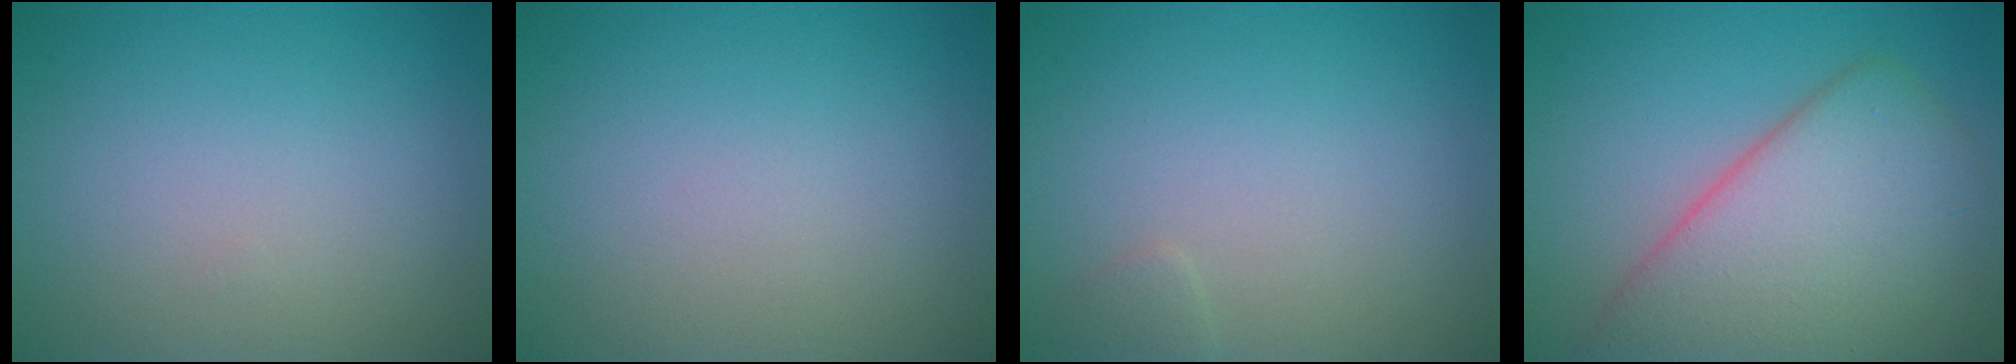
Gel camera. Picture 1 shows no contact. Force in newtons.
{"total": 0.0}
{"total": 0.7, "press": 0.7, "slide": 0.0}
{"total": 9.2, "press": 9.2, "slide": 0.4}